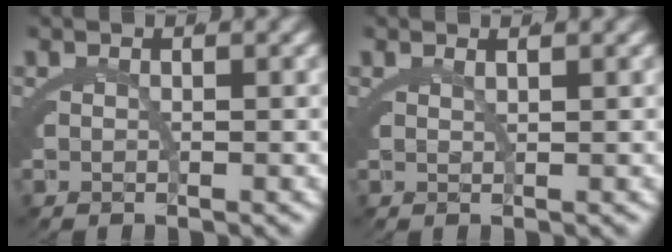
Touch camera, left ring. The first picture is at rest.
{"total": 1.4, "force": [0.9, -1.1, 0.2], "torque": [0.002, -0.002, 0.021]}